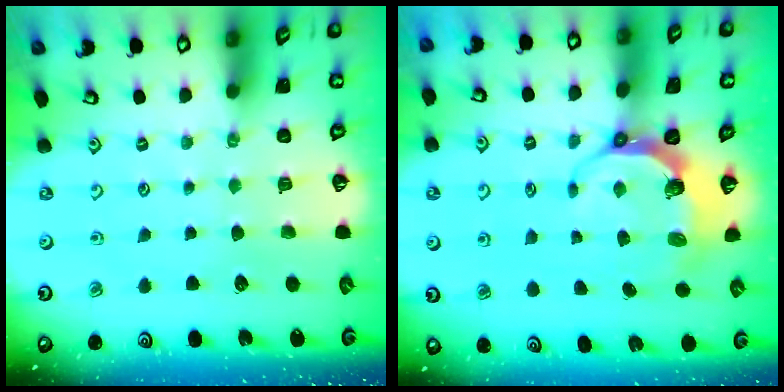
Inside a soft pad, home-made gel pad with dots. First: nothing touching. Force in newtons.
{"total": 7.2, "press": 5.9, "slide": 4.1}